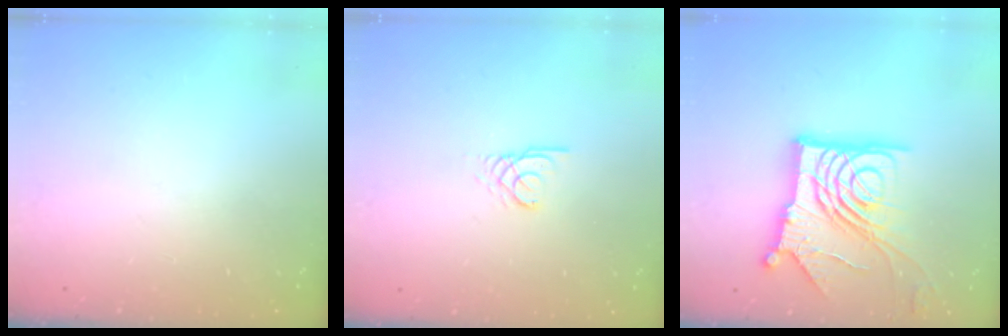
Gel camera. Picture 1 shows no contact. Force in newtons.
{"total": 2.4, "press": 2.4, "slide": 0.4}
{"total": 20.3, "press": 20.2, "slide": 2.3}